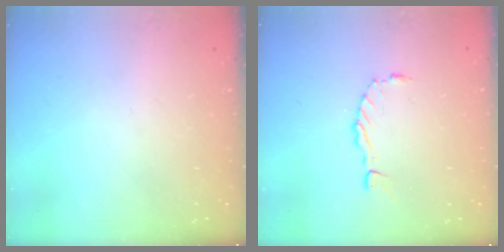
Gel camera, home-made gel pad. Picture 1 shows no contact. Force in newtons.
{"total": 0.6, "press": 0.6, "slide": 0.1}